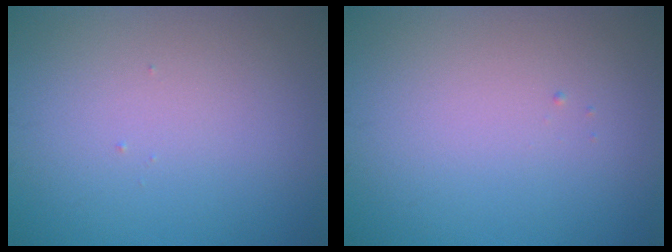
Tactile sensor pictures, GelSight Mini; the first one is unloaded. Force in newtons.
{"total": 0.0}